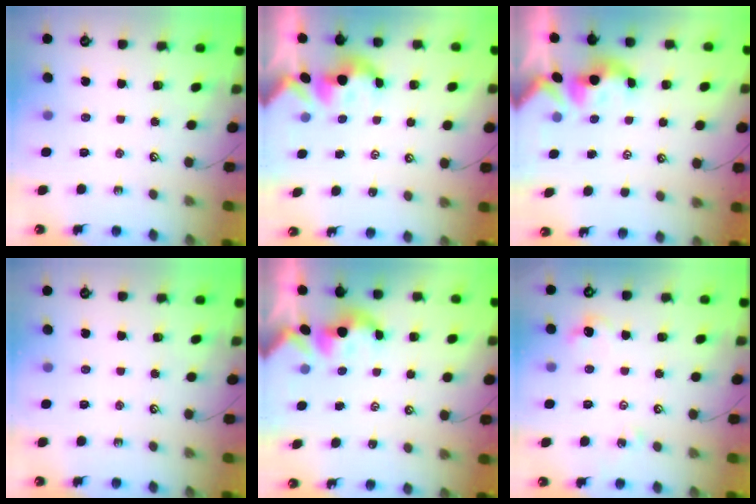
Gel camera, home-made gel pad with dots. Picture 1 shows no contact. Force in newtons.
{"total": 2.7, "press": 2.7, "slide": 0.6}
{"total": 1.7, "press": 1.5, "slide": 0.7}
{"total": 0.0}
{"total": 1.8, "press": 1.8, "slide": 0.2}
{"total": 5.4, "press": 5.4, "slide": 0.8}